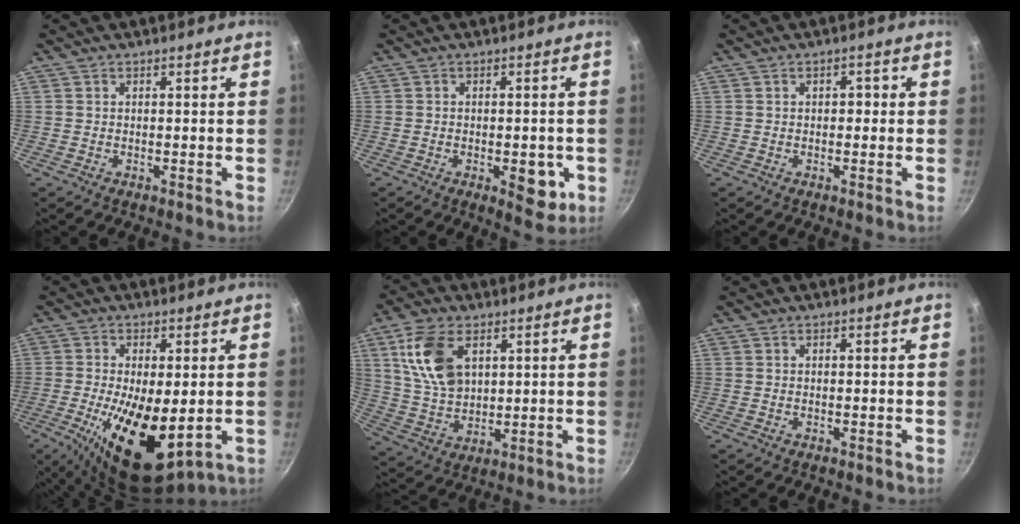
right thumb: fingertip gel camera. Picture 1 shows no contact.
{"total": 6.9, "force": [-1.9, 3.4, 5.7], "torque": [-0.048, 0.003, -0.021]}
{"total": 2.2, "force": [0.3, 1.4, 1.7], "torque": [-0.017, 0.007, 0.002]}
{"total": 15.7, "force": [-2.7, 6.9, 13.8], "torque": [-0.237, -0.012, -0.031]}
{"total": 13.0, "force": [4.9, 7.8, 9.2], "torque": [-0.164, -0.020, 0.102]}
{"total": 0.0}